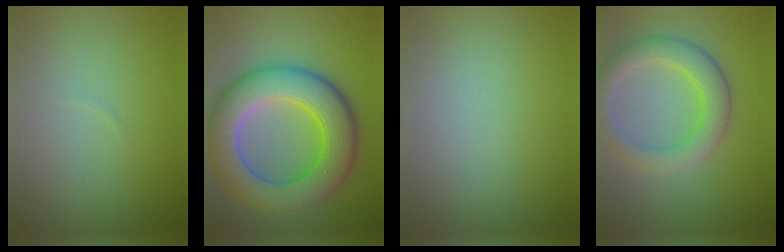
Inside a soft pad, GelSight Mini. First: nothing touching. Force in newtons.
{"total": 10.4, "press": 10.4, "slide": 0.3}
{"total": 0.0}
{"total": 4.7, "press": 4.6, "slide": 0.4}